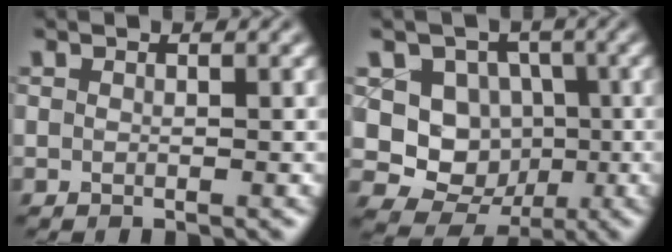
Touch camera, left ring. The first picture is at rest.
{"total": 7.5, "force": [-0.1, 6.7, 3.3], "torque": [-0.039, -0.005, -0.022]}